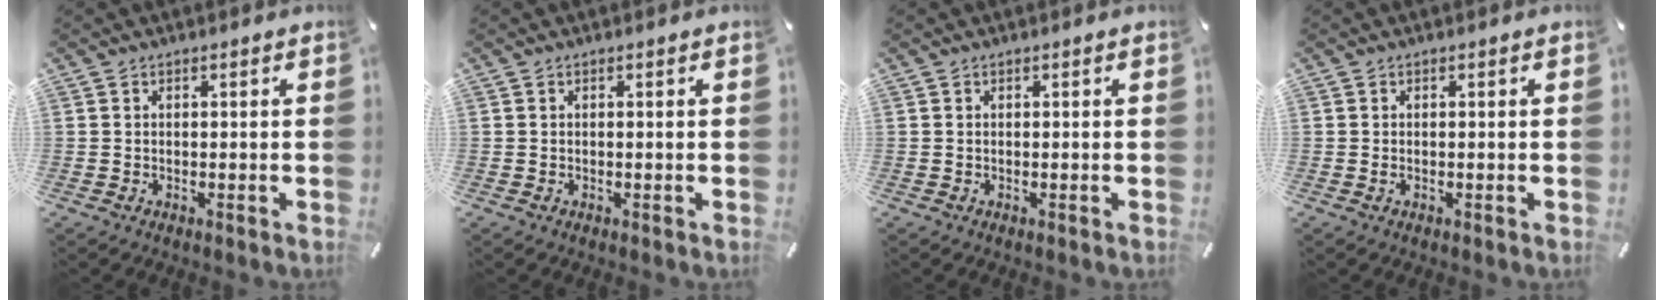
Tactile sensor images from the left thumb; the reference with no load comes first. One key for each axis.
{"total": 0.0}
{"total": 0.0}
{"total": 0.9, "fx": -0.3, "fy": 0.4, "fz": 0.7, "tx": -0.014, "ty": -0.001, "tz": -0.005}